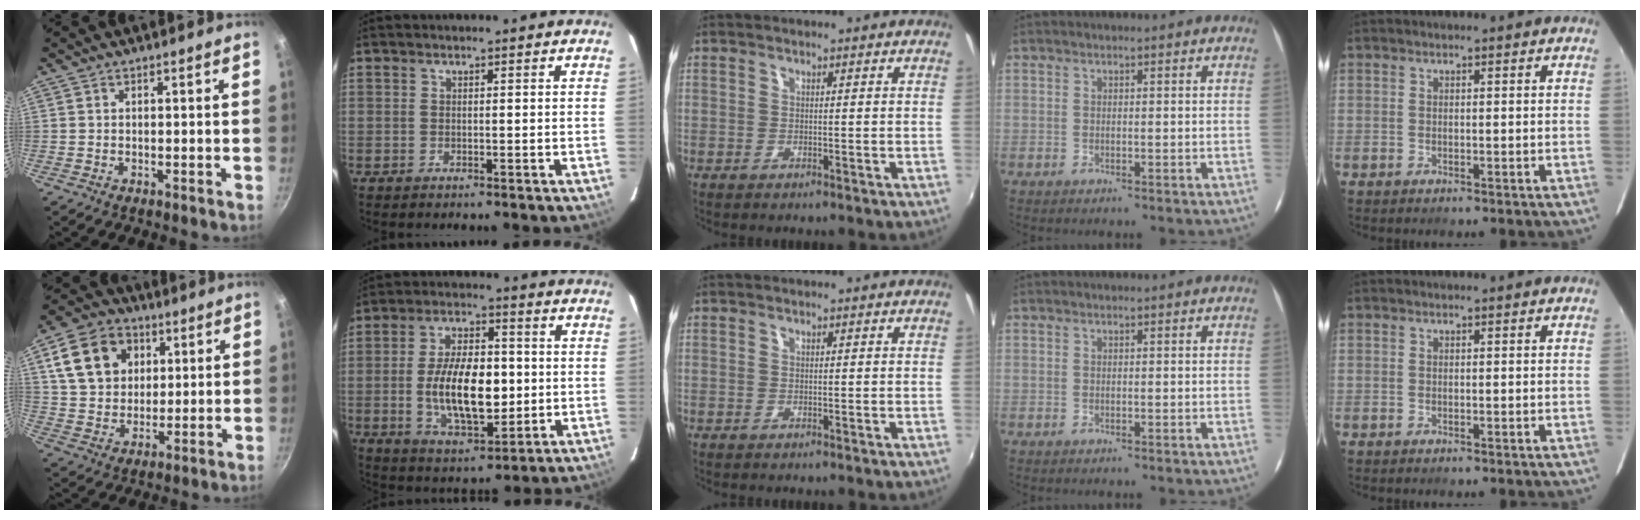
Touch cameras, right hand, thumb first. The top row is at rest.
{"thumb": {"total": 14.7, "force": [5.0, 11.5, 7.7], "torque": [-0.119, 0.000, 0.088]}, "index": {"total": 14.8, "force": [-1.2, 7.0, 13.0], "torque": [-0.245, -0.003, -0.010]}}